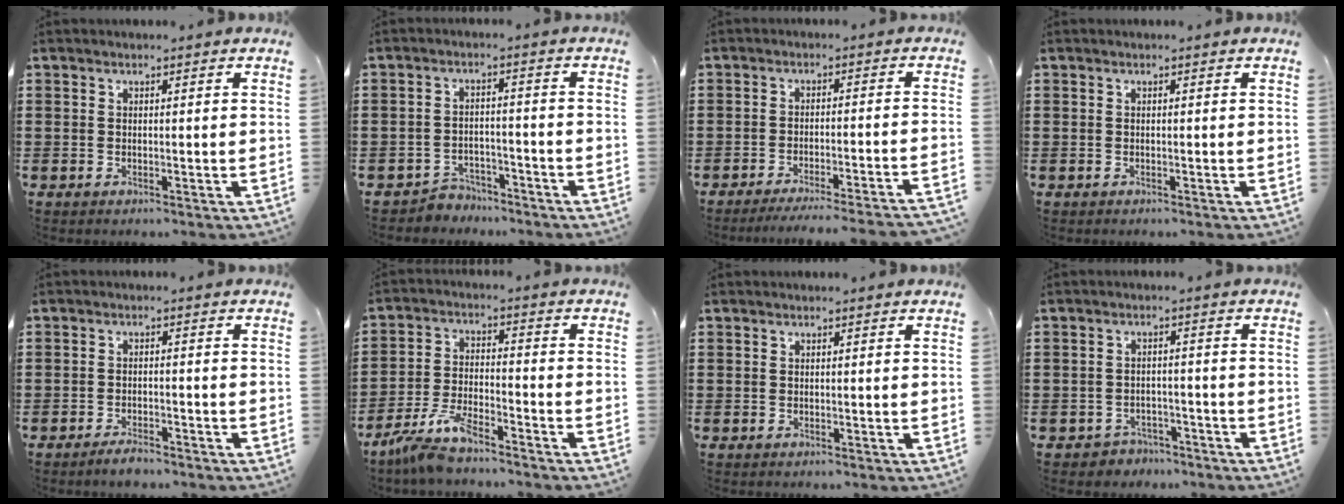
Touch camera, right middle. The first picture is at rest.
{"total": 3.4, "force": [-3.3, 0.9, -0.2], "torque": [-0.006, 0.003, -0.072]}
{"total": 3.7, "force": [-3.5, -0.4, 1.2], "torque": [-0.020, -0.004, -0.071]}
{"total": 0.0}
{"total": 2.5, "force": [-2.2, 0.6, 1.0], "torque": [-0.018, 0.005, -0.043]}
{"total": 6.8, "force": [-5.8, 1.2, 3.4], "torque": [-0.088, -0.008, -0.115]}
{"total": 0.0}
{"total": 2.5, "force": [-2.3, 0.9, -0.2], "torque": [-0.005, 0.003, -0.053]}